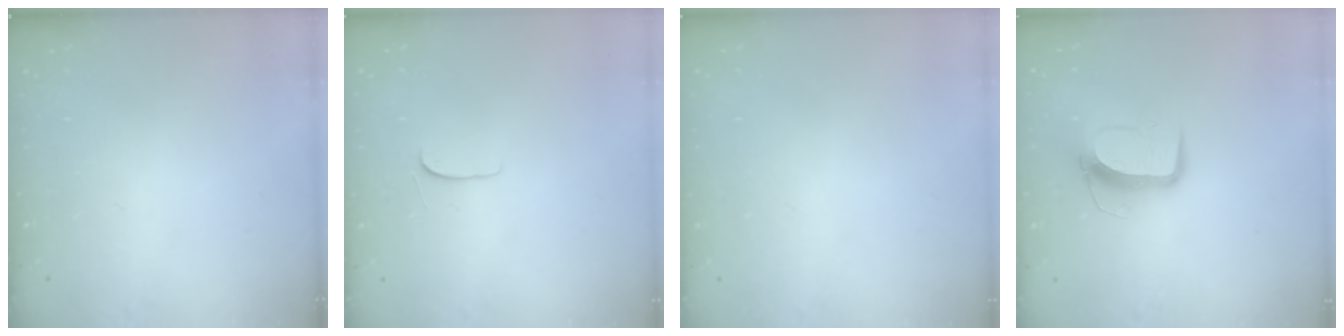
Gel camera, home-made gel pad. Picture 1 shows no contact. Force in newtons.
{"total": 4.3, "press": 4.3, "slide": 0.5}
{"total": 0.0}
{"total": 9.8, "press": 9.8, "slide": 0.5}